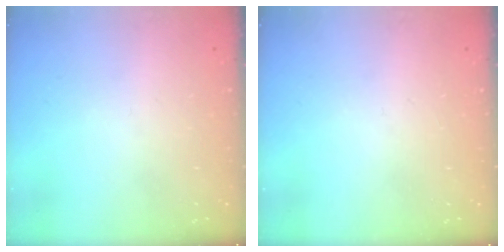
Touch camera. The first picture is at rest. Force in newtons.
{"total": 0.0}